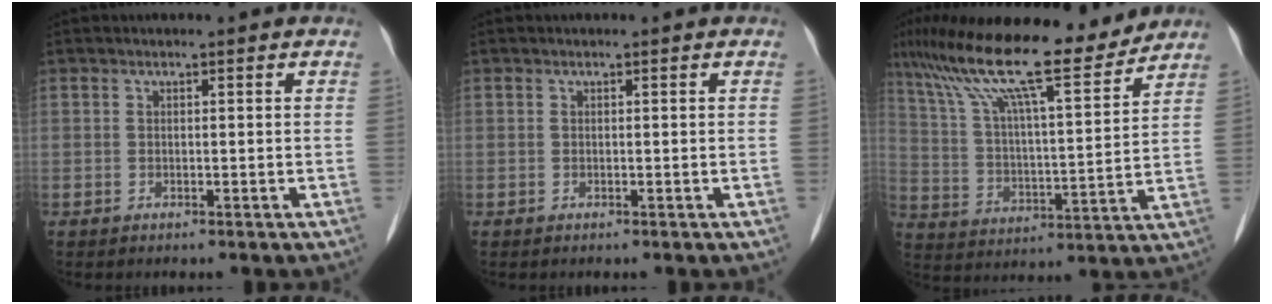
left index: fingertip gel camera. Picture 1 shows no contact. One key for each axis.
{"total": 0.0}
{"total": 19.7, "fx": 16.1, "fy": 2.2, "fz": 11.1, "tx": -0.200, "ty": 0.015, "tz": 0.271}